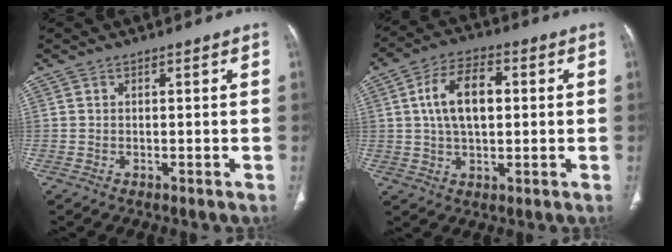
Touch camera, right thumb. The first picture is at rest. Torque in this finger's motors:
{"motor_torque": [-0.38, 1.03, 0.95, 0.58, 0.31]}